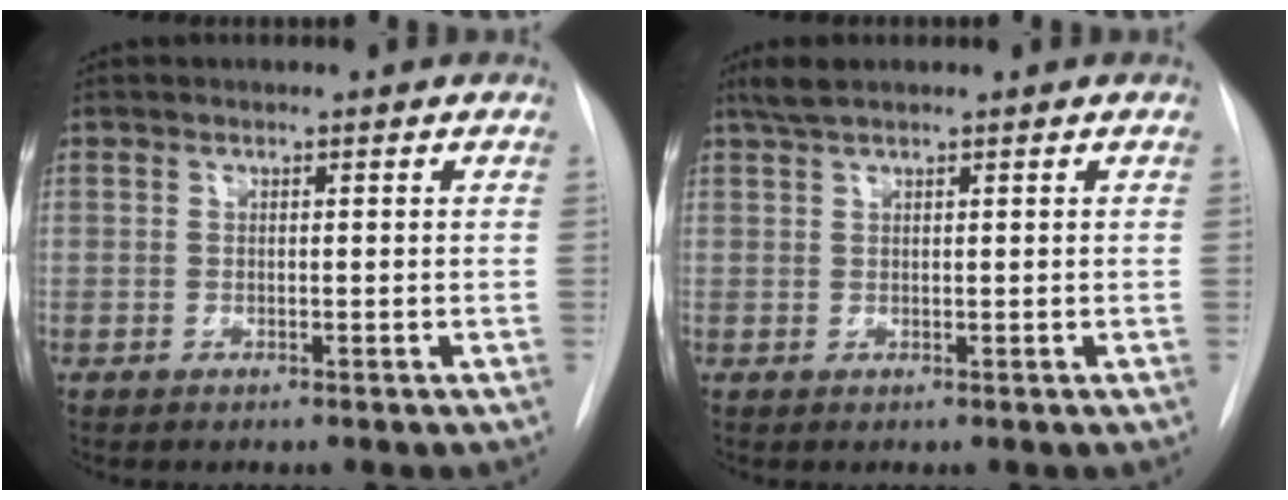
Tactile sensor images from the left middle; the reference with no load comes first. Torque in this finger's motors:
{"motor_torque": [0.12, -0.10, 0.06, 0.00]}